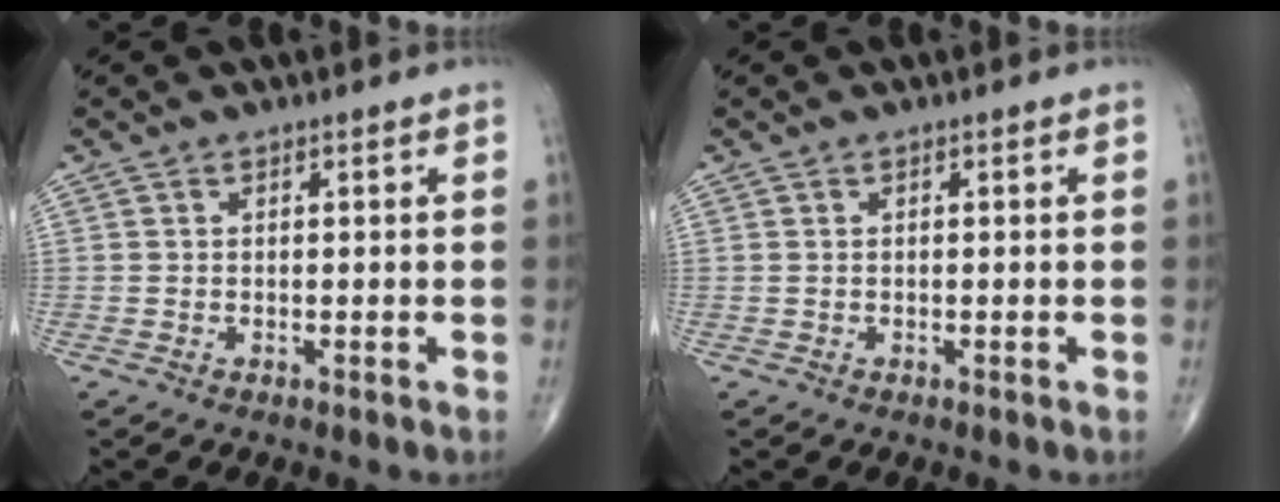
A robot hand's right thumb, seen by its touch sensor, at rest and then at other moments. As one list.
[{"total": 0.0}]